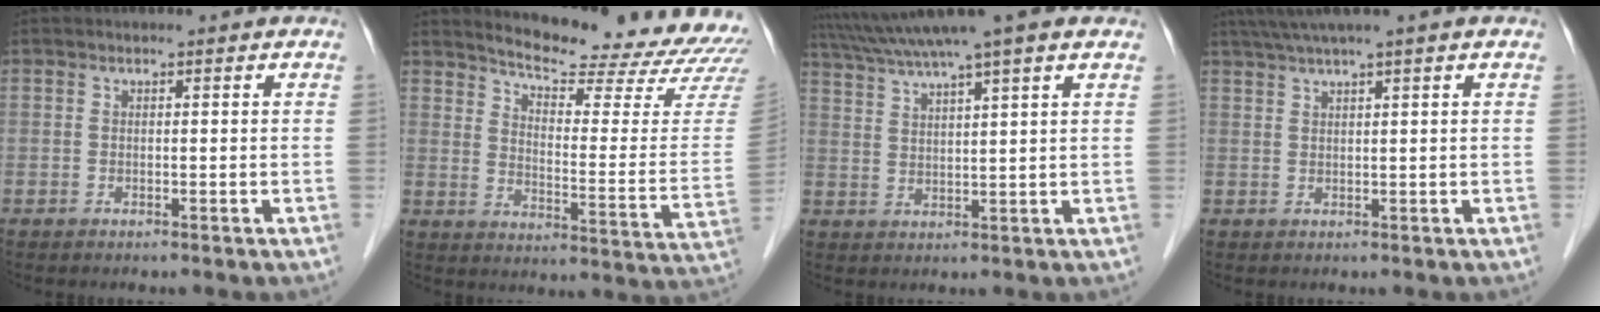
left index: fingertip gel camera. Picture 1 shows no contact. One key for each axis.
{"total": 21.6, "fx": 20.6, "fy": 1.6, "fz": 6.2, "tx": -0.089, "ty": -0.109, "tz": 0.249}
{"total": 11.4, "fx": 9.1, "fy": -0.5, "fz": 6.9, "tx": -0.126, "ty": 0.037, "tz": 0.137}
{"total": 5.1, "fx": 3.8, "fy": -1.2, "fz": 3.2, "tx": -0.058, "ty": 0.026, "tz": 0.070}